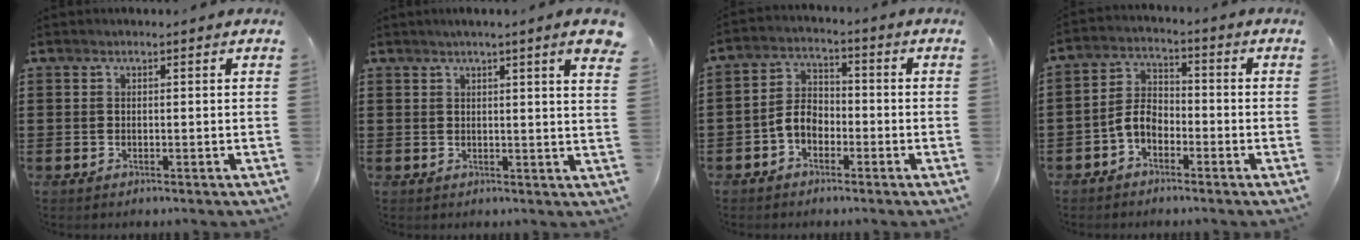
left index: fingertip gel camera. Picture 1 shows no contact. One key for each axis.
{"total": 3.7, "fx": 2.2, "fy": -0.6, "fz": 2.8, "tx": -0.057, "ty": -0.008, "tz": 0.038}
{"total": 4.6, "fx": -2.4, "fy": 3.0, "fz": 2.5, "tx": -0.063, "ty": 0.008, "tz": -0.053}
{"total": 4.8, "fx": -2.9, "fy": 2.6, "fz": 2.7, "tx": -0.070, "ty": 0.006, "tz": -0.064}